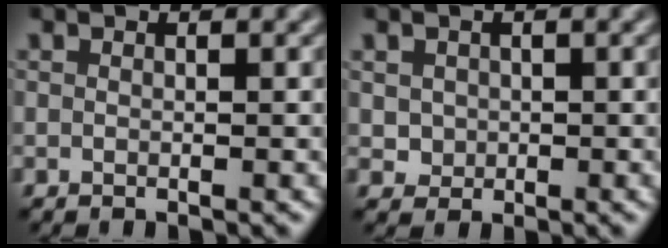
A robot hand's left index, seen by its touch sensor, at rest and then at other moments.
{"total": 1.5, "force": [0.1, 1.4, 0.5], "torque": [-0.006, -0.006, 0.005]}